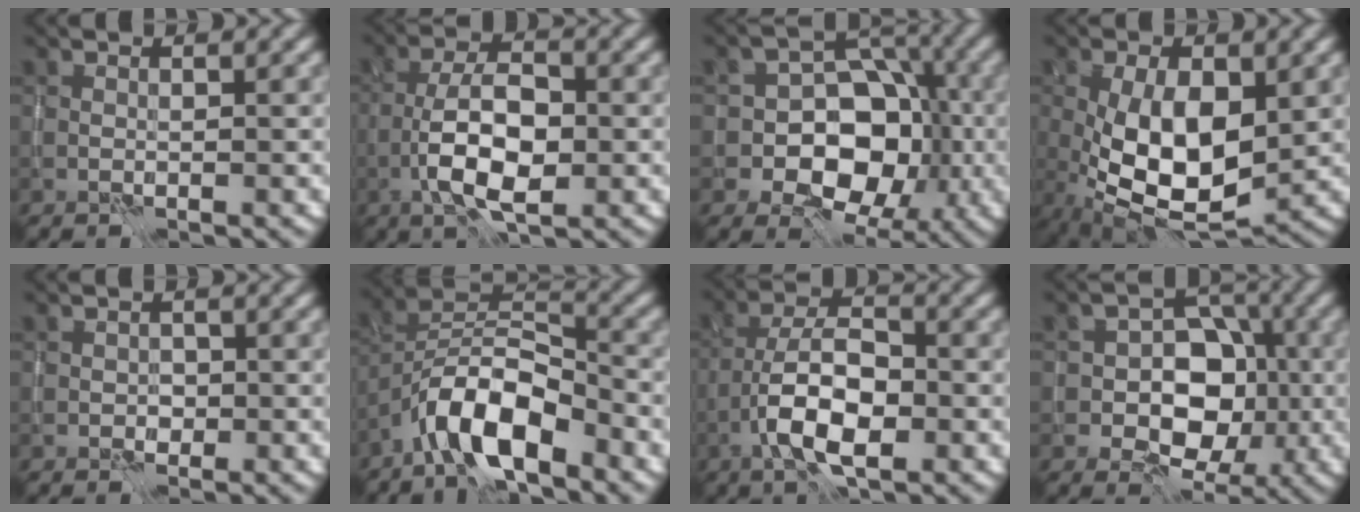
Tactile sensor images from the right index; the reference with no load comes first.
{"total": 6.5, "force": [-2.1, 2.8, 5.5], "torque": [-0.103, 0.005, -0.042]}
{"total": 8.6, "force": [-2.2, 6.1, 5.6], "torque": [-0.058, 0.009, -0.041]}
{"total": 9.6, "force": [-0.8, 4.7, 8.4], "torque": [-0.164, -0.012, -0.010]}
{"total": 1.1, "force": [-0.4, 0.9, 0.5], "torque": [-0.008, -0.005, -0.005]}
{"total": 7.1, "force": [-4.6, 2.5, 4.8], "torque": [-0.079, 0.012, -0.094]}
{"total": 6.5, "force": [-2.8, 2.7, 5.2], "torque": [-0.095, 0.006, -0.056]}
{"total": 7.3, "force": [-1.5, 5.4, 4.6], "torque": [-0.031, 0.006, -0.038]}